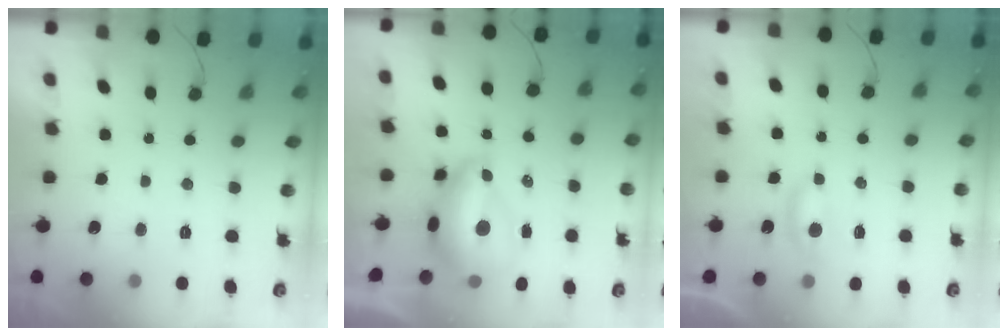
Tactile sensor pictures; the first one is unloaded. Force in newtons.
{"total": 11.5, "press": 11.4, "slide": 1.2}
{"total": 3.9, "press": 3.9, "slide": 0.5}